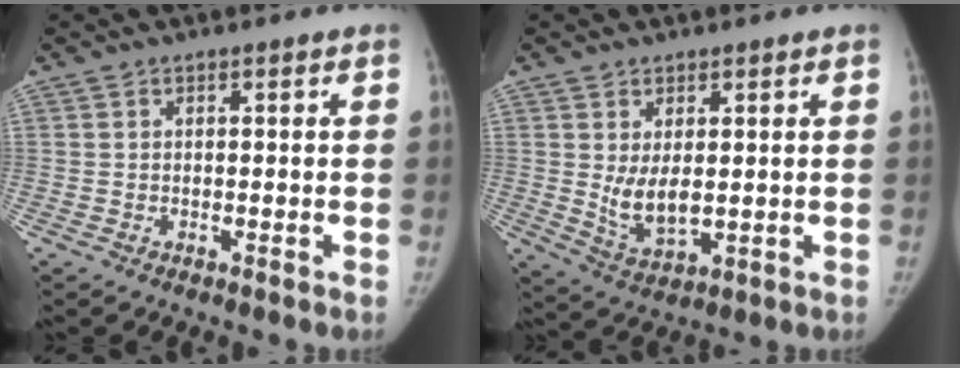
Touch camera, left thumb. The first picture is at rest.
{"total": 6.5, "force": [0.6, 3.4, 5.5], "torque": [-0.089, -0.019, 0.025]}